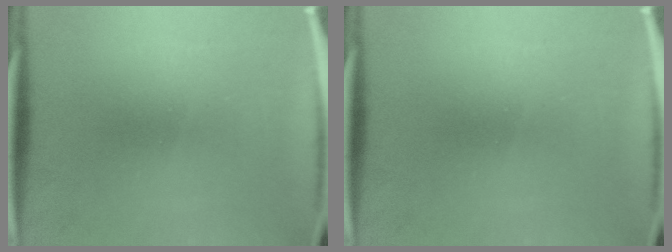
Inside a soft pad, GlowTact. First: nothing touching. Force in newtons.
{"total": 0.0}